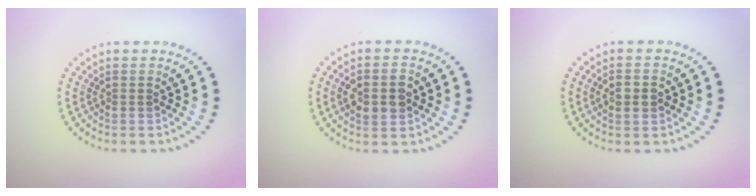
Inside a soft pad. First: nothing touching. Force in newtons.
{"total": 3.4, "press": 3.4, "slide": 0.1}
{"total": 1.6, "press": 1.6, "slide": 0.0}